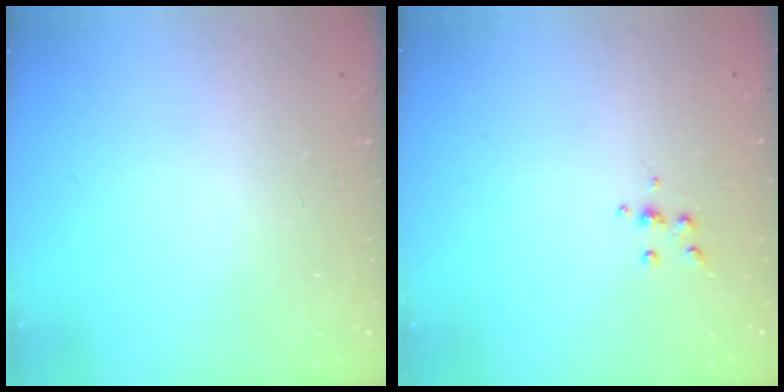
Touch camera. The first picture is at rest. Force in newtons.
{"total": 4.0, "press": 3.9, "slide": 0.9}